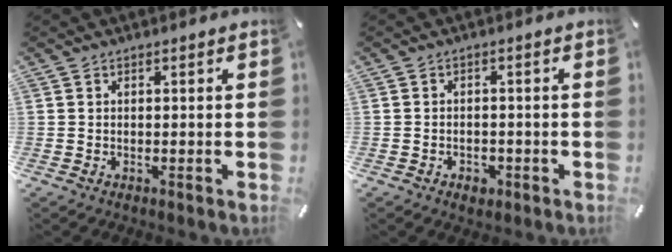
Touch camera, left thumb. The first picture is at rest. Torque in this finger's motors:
{"motor_torque": [0.06, 0.47, 0.12, 0.06, 0.03]}